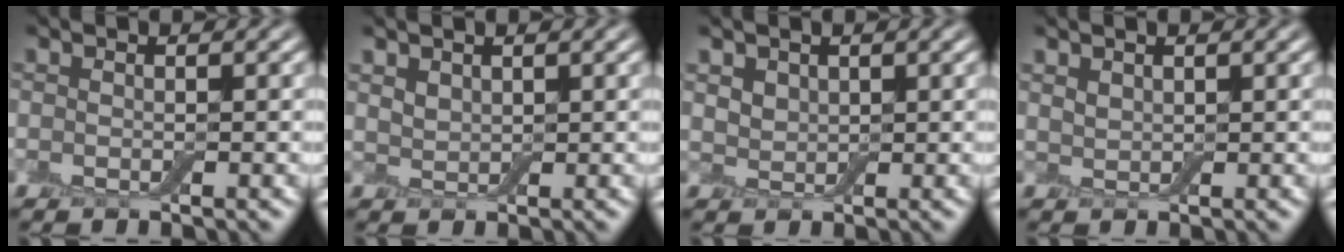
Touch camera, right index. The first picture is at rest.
{"total": 1.4, "force": [1.0, 0.8, 0.3], "torque": [-0.011, 0.000, 0.023]}
{"total": 1.9, "force": [1.1, 1.4, 0.5], "torque": [-0.016, -0.002, 0.023]}
{"total": 1.0, "force": [0.9, 0.6, 0.2], "torque": [-0.009, 0.001, 0.020]}